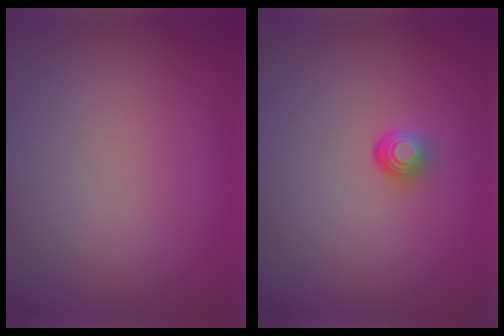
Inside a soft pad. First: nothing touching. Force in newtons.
{"total": 1.7, "press": 1.1, "slide": 1.3}